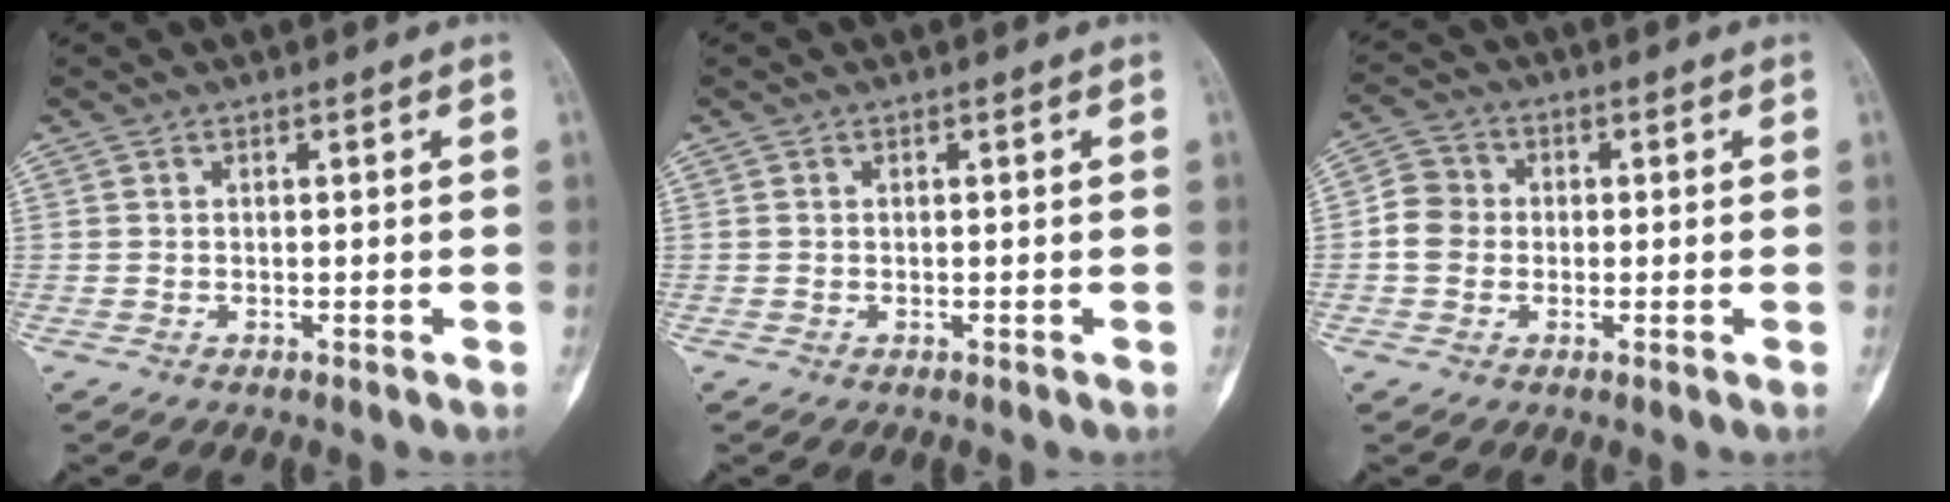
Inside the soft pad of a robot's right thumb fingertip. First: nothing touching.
{"total": 0.0}
{"total": 5.4, "force": [-0.6, 4.8, 2.4], "torque": [-0.030, 0.015, -0.021]}